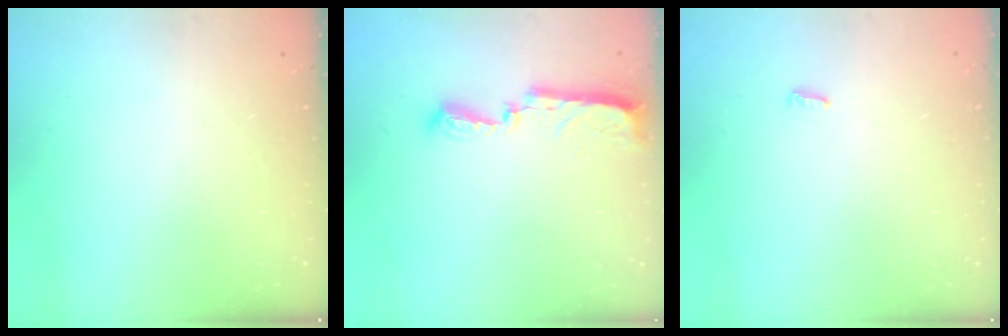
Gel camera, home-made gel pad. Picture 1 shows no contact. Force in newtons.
{"total": 7.8, "press": 7.8, "slide": 0.8}
{"total": 2.8, "press": 2.8, "slide": 0.5}